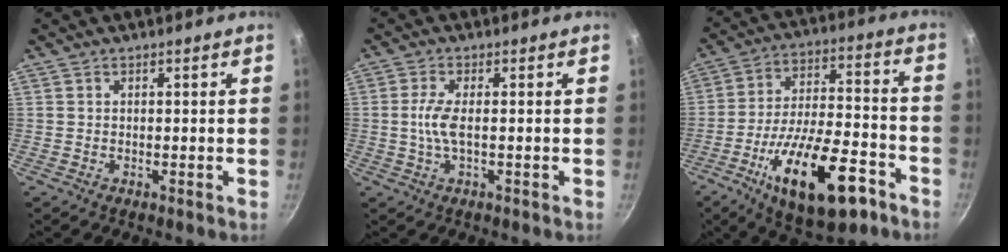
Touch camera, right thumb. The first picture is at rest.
{"total": 4.2, "force": [-0.3, 1.2, 4.1], "torque": [-0.095, 0.003, -0.011]}
{"total": 19.7, "force": [-9.5, 7.8, 15.3], "torque": [-0.235, 0.046, -0.146]}